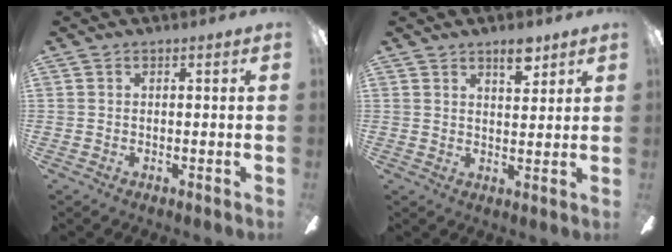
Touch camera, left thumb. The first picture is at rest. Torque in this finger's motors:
{"motor_torque": [0.28, -0.13, 0.43, -0.45, 0.04]}